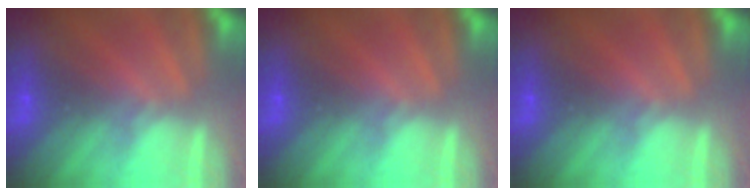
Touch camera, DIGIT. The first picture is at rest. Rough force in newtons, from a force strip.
{"total": 0.0}
{"total": 0.0}